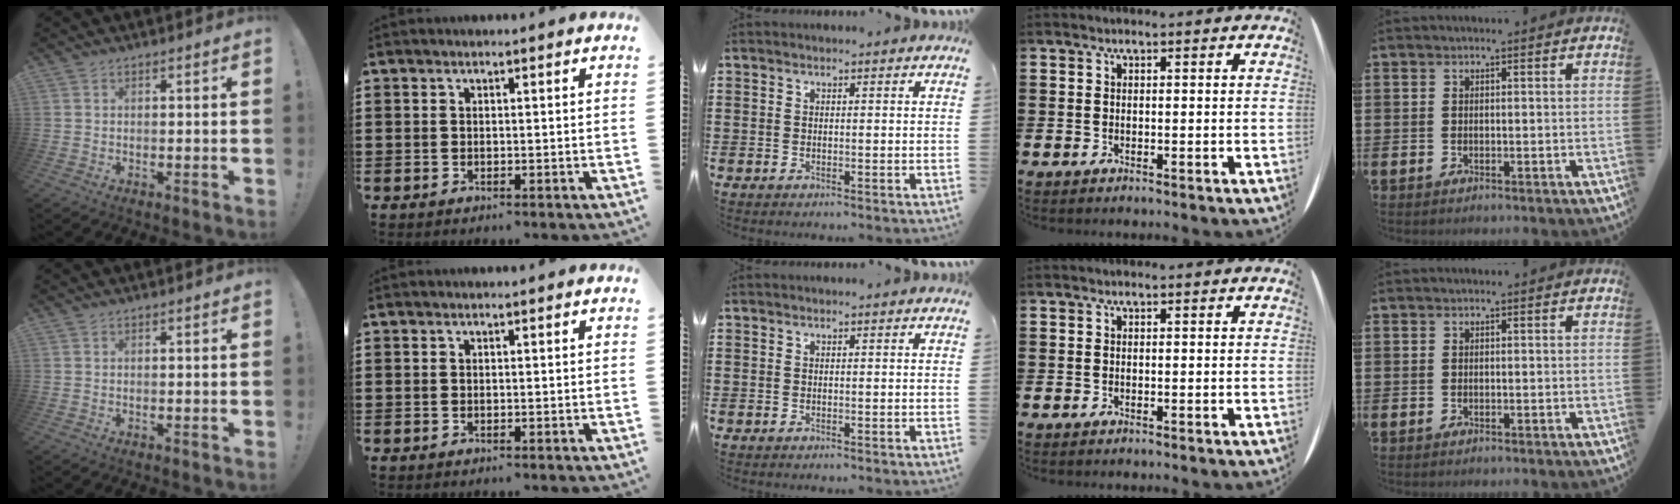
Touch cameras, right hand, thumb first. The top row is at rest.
{}